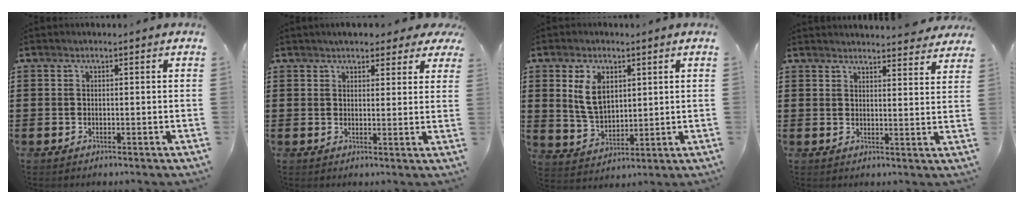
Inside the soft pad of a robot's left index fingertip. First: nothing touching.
{"total": 3.6, "force": [3.2, 1.1, 1.1], "torque": [-0.025, -0.005, 0.058]}
{"total": 6.8, "force": [2.7, 4.2, 4.6], "torque": [-0.103, 0.005, 0.046]}
{"total": 3.6, "force": [3.6, -0.3, 0.3], "torque": [-0.010, -0.020, 0.066]}